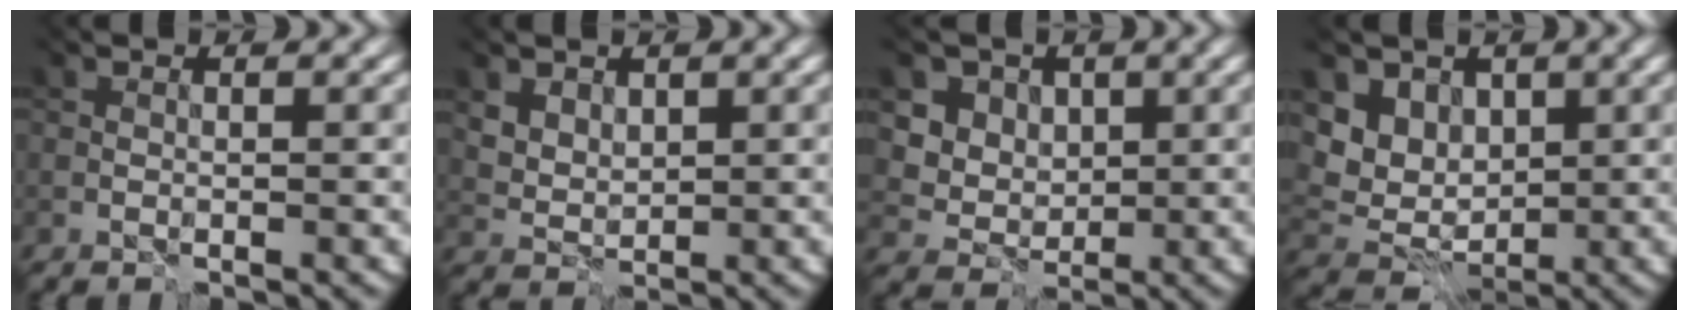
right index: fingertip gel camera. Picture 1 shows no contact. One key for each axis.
{"total": 2.2, "fx": 1.5, "fy": 1.4, "fz": 0.6, "tx": -0.019, "ty": -0.007, "tz": 0.038}
{"total": 5.6, "fx": 2.5, "fy": 4.7, "fz": 1.4, "tx": -0.035, "ty": -0.003, "tz": 0.045}
{"total": 5.1, "fx": 2.4, "fy": 4.2, "fz": 1.6, "tx": -0.045, "ty": -0.004, "tz": 0.039}